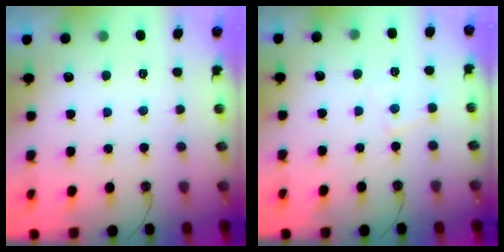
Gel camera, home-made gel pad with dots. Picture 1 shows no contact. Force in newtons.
{"total": 4.8, "press": 4.8, "slide": 0.7}